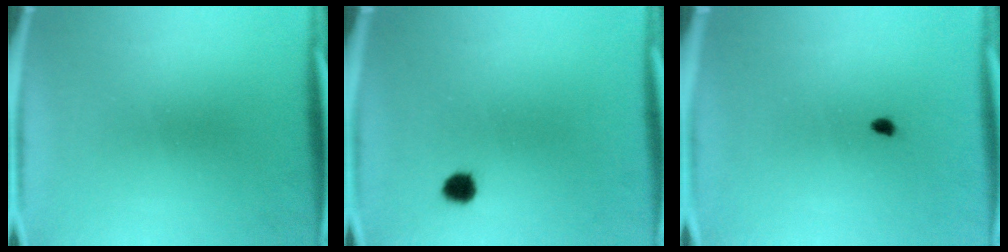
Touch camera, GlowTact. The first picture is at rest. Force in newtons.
{"total": 2.5}
{"total": 0.7}